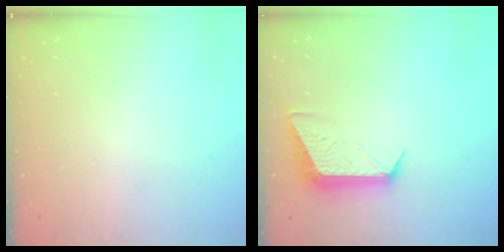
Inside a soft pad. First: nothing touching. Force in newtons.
{"total": 9.9, "press": 9.9, "slide": 0.2}